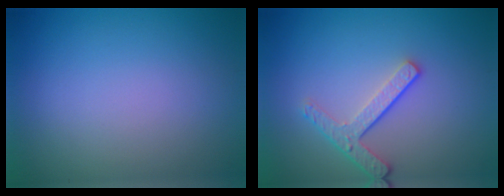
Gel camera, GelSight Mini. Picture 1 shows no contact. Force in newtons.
{"total": 3.2, "press": 2.5, "slide": 2.0}